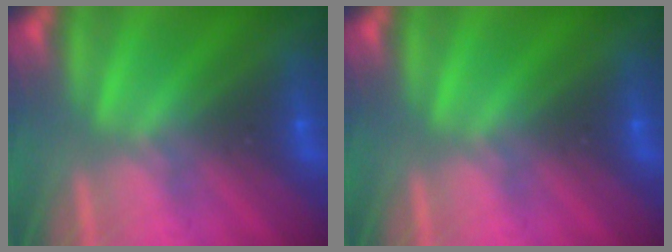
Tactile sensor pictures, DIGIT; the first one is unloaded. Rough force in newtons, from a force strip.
{"total": 0.0}